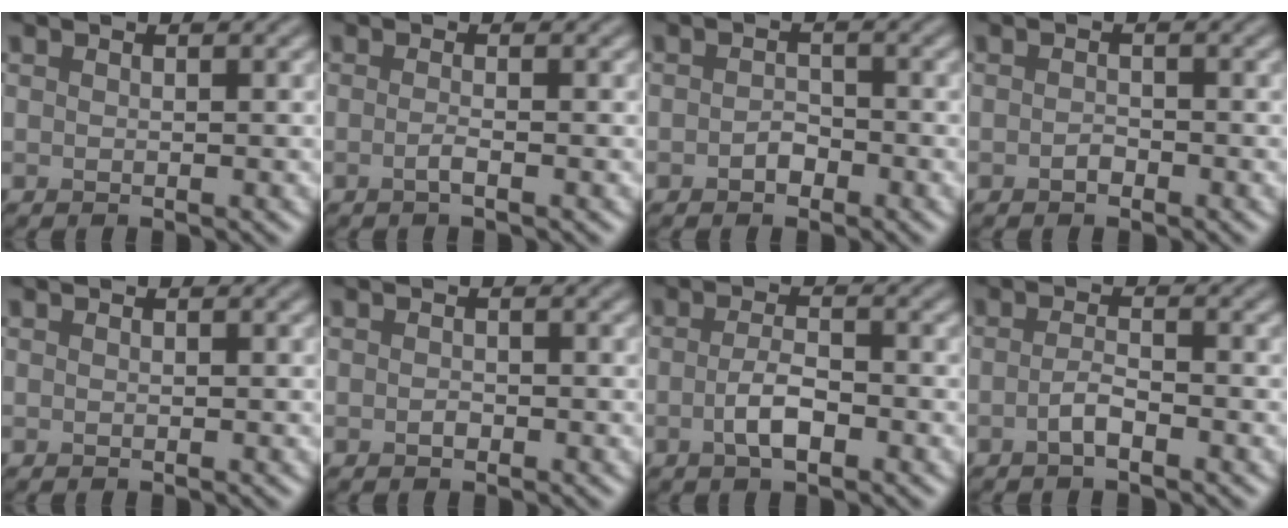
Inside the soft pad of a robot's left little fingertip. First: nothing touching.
{"total": 1.2, "force": [-0.4, 0.3, 1.0], "torque": [-0.017, 0.001, -0.012]}
{"total": 1.4, "force": [-0.6, 1.0, 0.7], "torque": [-0.013, 0.001, -0.013]}
{"total": 0.9, "force": [-0.5, 0.5, 0.5], "torque": [-0.010, -0.001, -0.010]}
{"total": 0.0}
{"total": 0.6, "force": [-0.3, 0.4, 0.4], "torque": [-0.007, 0.000, -0.005]}
{"total": 2.7, "force": [-0.9, 1.0, 2.3], "torque": [-0.048, 0.000, -0.020]}
{"total": 1.6, "force": [-0.8, 0.4, 1.4], "torque": [-0.028, 0.004, -0.019]}